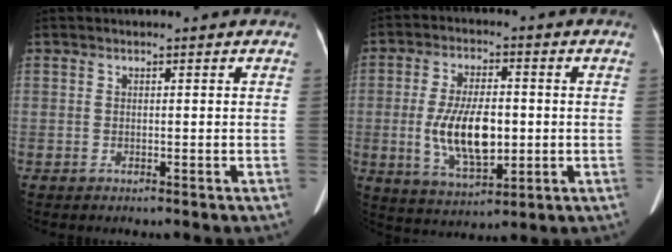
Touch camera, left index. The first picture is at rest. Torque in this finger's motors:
{"motor_torque": [1.91, 0.22, 1.03, 0.21]}